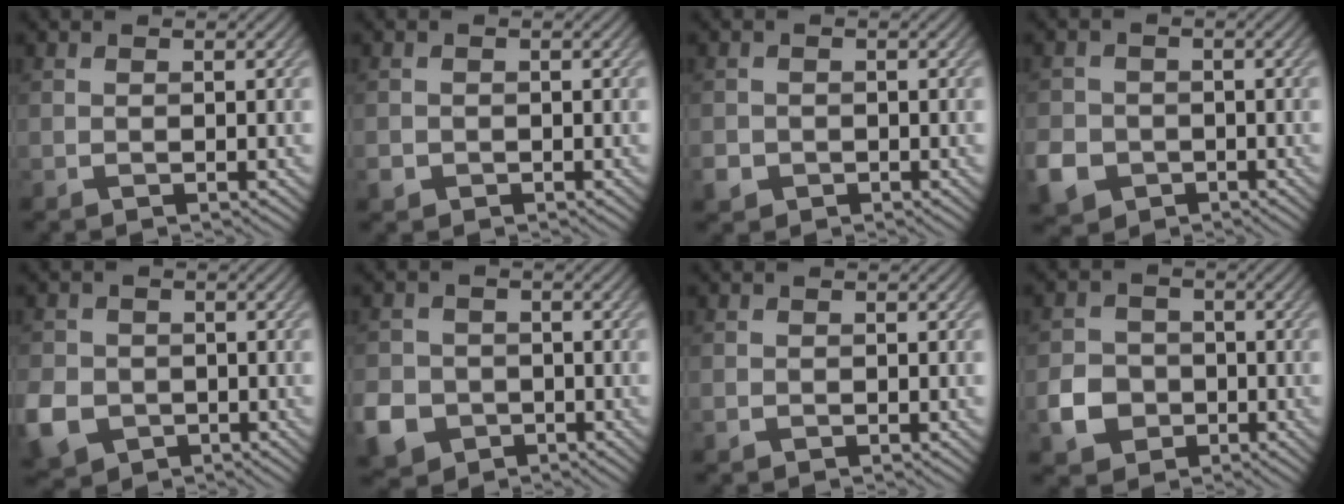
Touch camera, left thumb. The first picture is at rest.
{"total": 1.5, "force": [-0.7, 1.3, 0.4], "torque": [-0.008, -0.008, -0.018]}
{"total": 2.2, "force": [-1.0, 1.9, 0.6], "torque": [-0.017, -0.009, -0.023]}
{"total": 5.4, "force": [-2.4, 4.4, 2.0], "torque": [-0.058, -0.016, -0.055]}
{"total": 6.8, "force": [-2.5, 5.5, 3.0], "torque": [-0.096, -0.023, -0.052]}
{"total": 6.8, "force": [-3.0, 5.6, 2.4], "torque": [-0.068, -0.022, -0.070]}
{"total": 0.8, "force": [-0.4, 0.6, 0.3], "torque": [-0.007, -0.006, -0.009]}
{"total": 4.8, "force": [-1.7, 4.1, 1.9], "torque": [-0.043, -0.004, -0.041]}